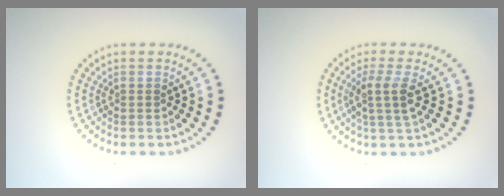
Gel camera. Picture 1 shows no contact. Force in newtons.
{"total": 2.6, "press": 2.0, "slide": 1.6}